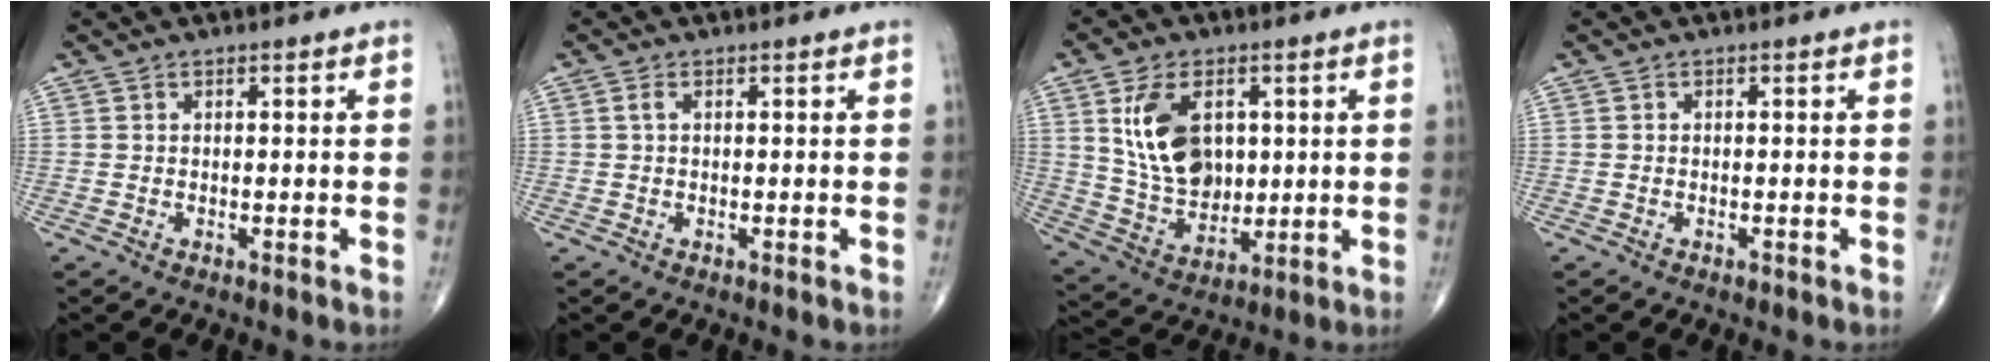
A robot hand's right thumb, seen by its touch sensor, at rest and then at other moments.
{"total": 1.0, "force": [0.2, 0.4, 0.8], "torque": [-0.020, 0.002, 0.001]}
{"total": 13.5, "force": [3.4, 8.9, 9.6], "torque": [-0.149, -0.017, 0.073]}
{"total": 0.6, "force": [-0.4, 0.3, 0.3], "torque": [0.000, 0.001, -0.007]}